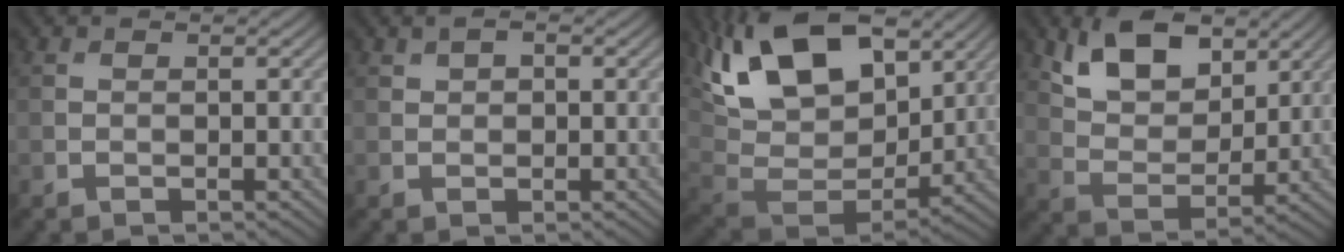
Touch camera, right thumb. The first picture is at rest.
{"total": 1.5, "force": [0.6, 1.0, 1.0], "torque": [-0.018, 0.004, 0.011]}
{"total": 17.7, "force": [8.8, 10.0, 11.7], "torque": [-0.255, 0.030, 0.147]}
{"total": 9.2, "force": [5.4, 5.0, 5.6], "torque": [-0.121, -0.003, 0.098]}